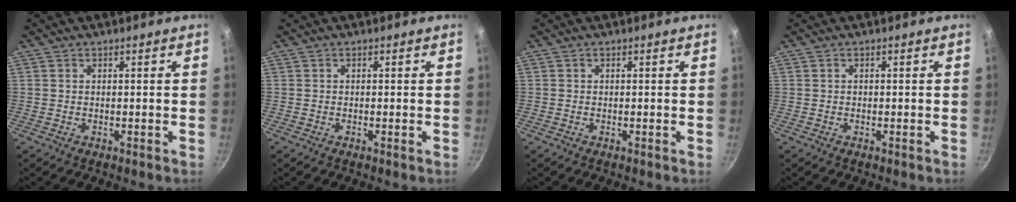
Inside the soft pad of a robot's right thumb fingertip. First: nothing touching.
{"total": 0.0}
{"total": 0.0}
{"total": 0.0}